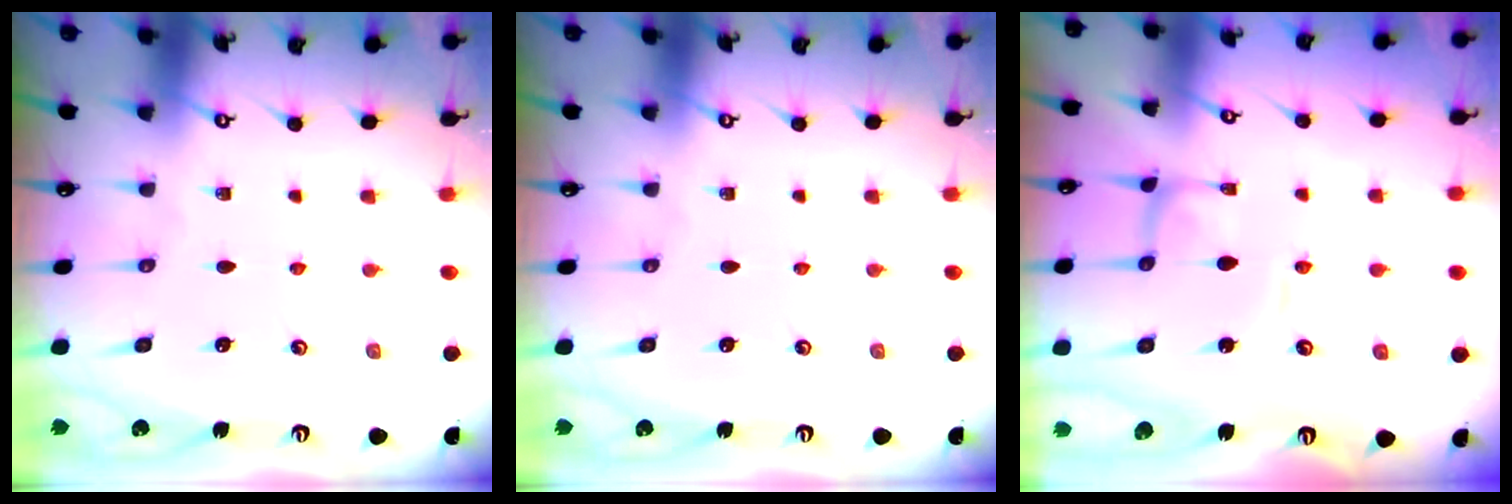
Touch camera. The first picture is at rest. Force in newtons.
{"total": 0.0}
{"total": 2.1, "press": 2.1, "slide": 0.1}